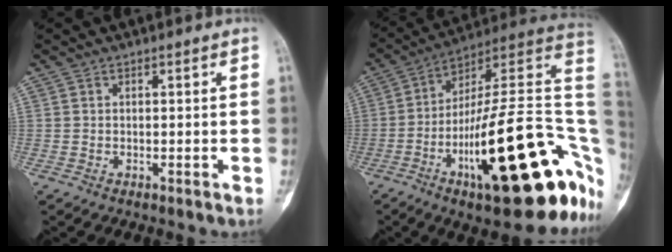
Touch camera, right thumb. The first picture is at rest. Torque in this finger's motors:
{"motor_torque": [3.35, 1.65, 1.39, -1.38, 0.71]}